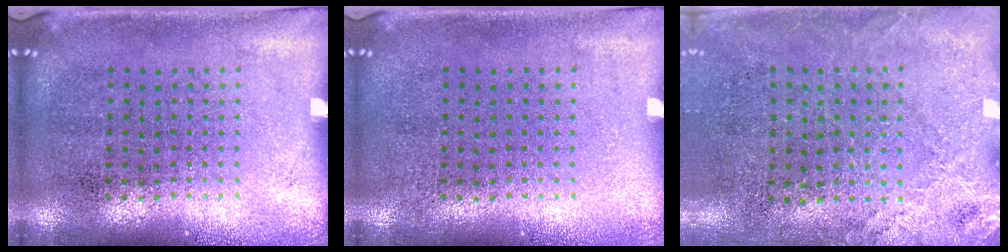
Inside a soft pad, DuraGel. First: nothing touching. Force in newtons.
{"total": 0.0}
{"total": 2.6, "press": 2.3, "slide": 1.1}